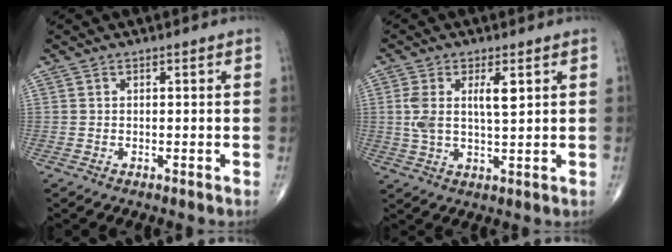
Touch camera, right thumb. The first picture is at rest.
{"total": 7.1, "force": [2.0, 2.6, 6.3], "torque": [-0.124, -0.004, 0.041]}